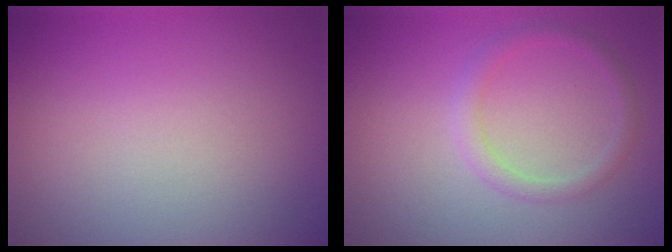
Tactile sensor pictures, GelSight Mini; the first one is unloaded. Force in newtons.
{"total": 1.7, "press": 1.7, "slide": 0.1}